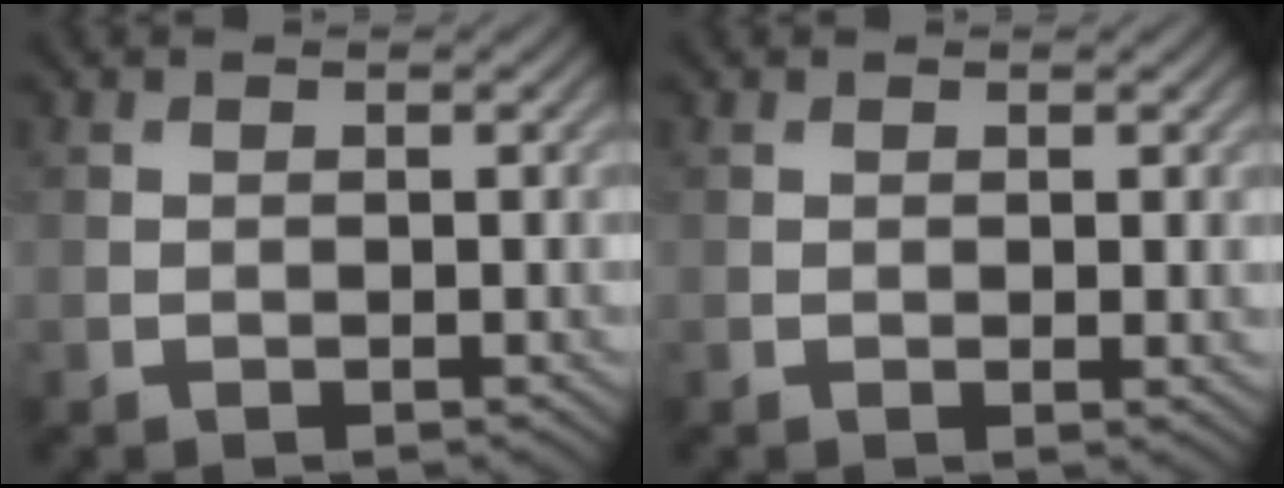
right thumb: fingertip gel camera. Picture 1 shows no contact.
{"total": 0.8, "force": [0.3, 0.2, 0.7], "torque": [-0.007, -0.004, 0.005]}